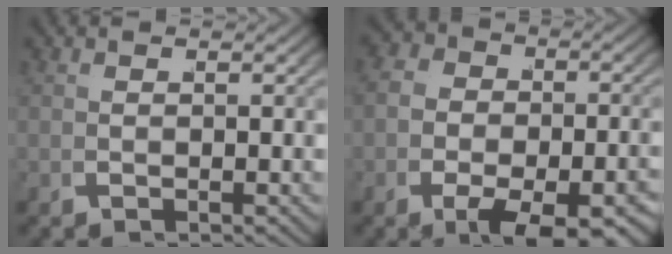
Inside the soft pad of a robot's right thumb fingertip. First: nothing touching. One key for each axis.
{"total": 6.3, "fx": -1.8, "fy": 4.1, "fz": 4.5, "tx": -0.073, "ty": -0.031, "tz": -0.016}